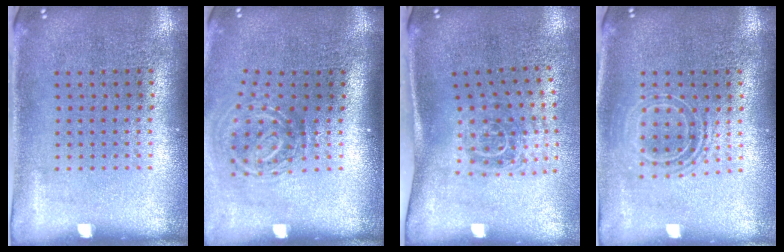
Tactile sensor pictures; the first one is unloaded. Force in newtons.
{"total": 2.1, "press": 1.3, "slide": 1.6}
{"total": 1.8, "press": 1.2, "slide": 1.4}
{"total": 1.7, "press": 1.3, "slide": 1.0}